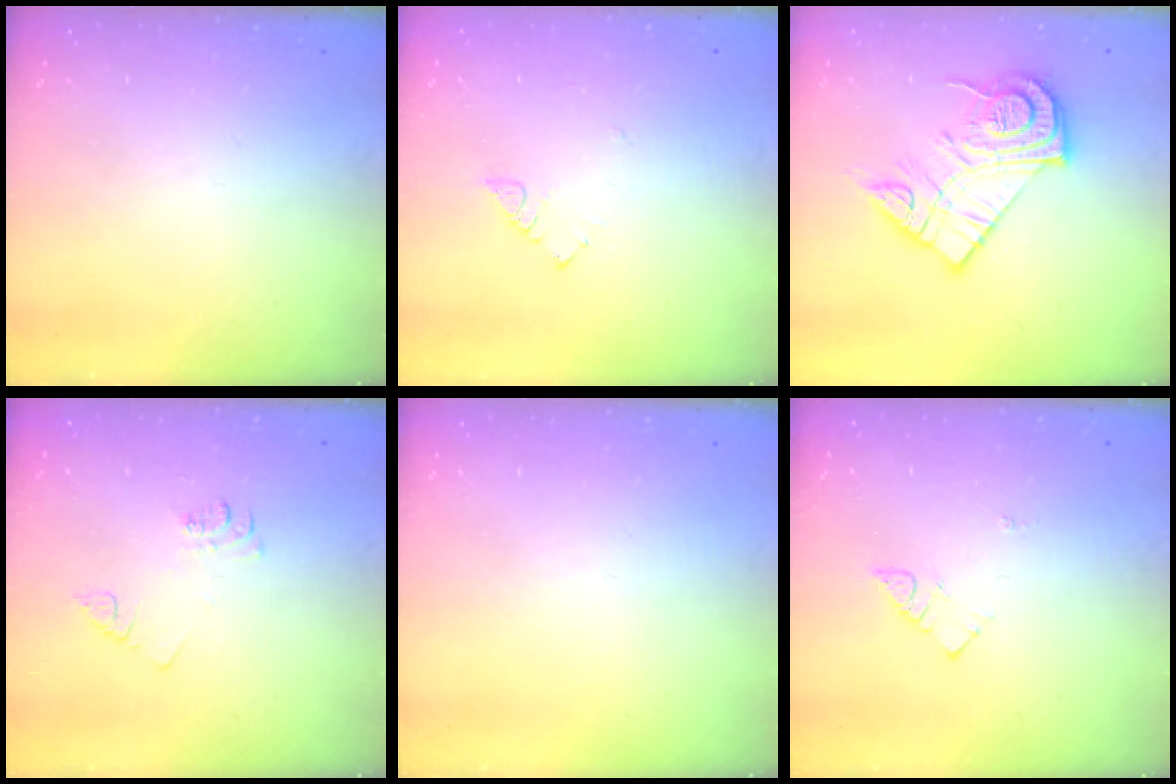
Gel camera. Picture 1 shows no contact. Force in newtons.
{"total": 3.0, "press": 2.9, "slide": 0.4}
{"total": 16.1, "press": 16.1, "slide": 1.5}
{"total": 5.5, "press": 5.5, "slide": 0.5}
{"total": 0.0}
{"total": 3.9, "press": 3.8, "slide": 0.5}